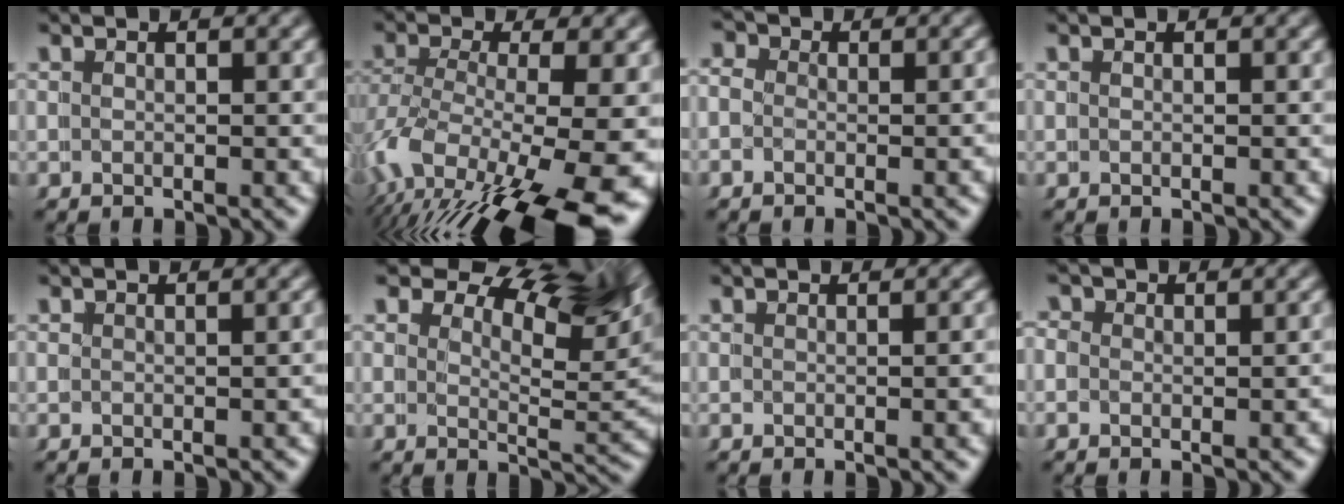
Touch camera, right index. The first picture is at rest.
{"total": 9.1, "force": [-2.3, 4.2, 7.8], "torque": [-0.152, -0.031, -0.023]}
{"total": 0.8, "force": [-0.5, 0.2, 0.5], "torque": [-0.007, 0.001, -0.019]}
{"total": 0.0}
{"total": 0.9, "force": [-0.3, -0.1, 0.8], "torque": [0.000, 0.009, -0.011]}
{"total": 10.5, "force": [5.2, 4.3, 8.0], "torque": [-0.090, 0.001, 0.070]}
{"total": 1.4, "force": [-0.4, -0.3, 1.3], "torque": [-0.007, 0.006, -0.010]}
{"total": 1.5, "force": [-0.5, 1.0, 1.0], "torque": [-0.019, 0.000, -0.016]}